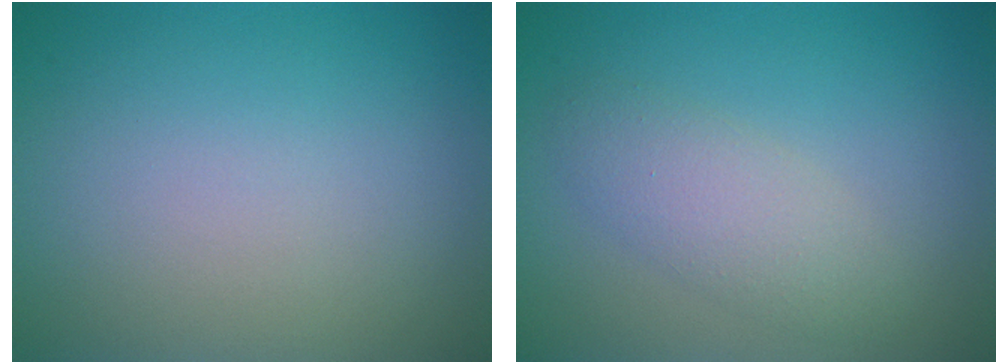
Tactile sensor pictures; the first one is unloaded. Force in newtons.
{"total": 2.8, "press": 2.8, "slide": 0.1}